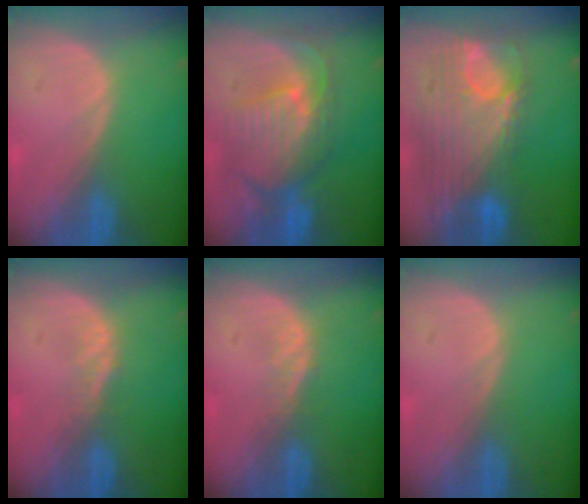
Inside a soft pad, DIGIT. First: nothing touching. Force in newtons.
{"total": 10.5, "press": 9.3, "slide": 4.8}
{"total": 12.3, "press": 10.3, "slide": 6.6}
{"total": 1.4, "press": 1.4, "slide": 0.1}
{"total": 1.4, "press": 1.4, "slide": 0.1}
{"total": 0.0}